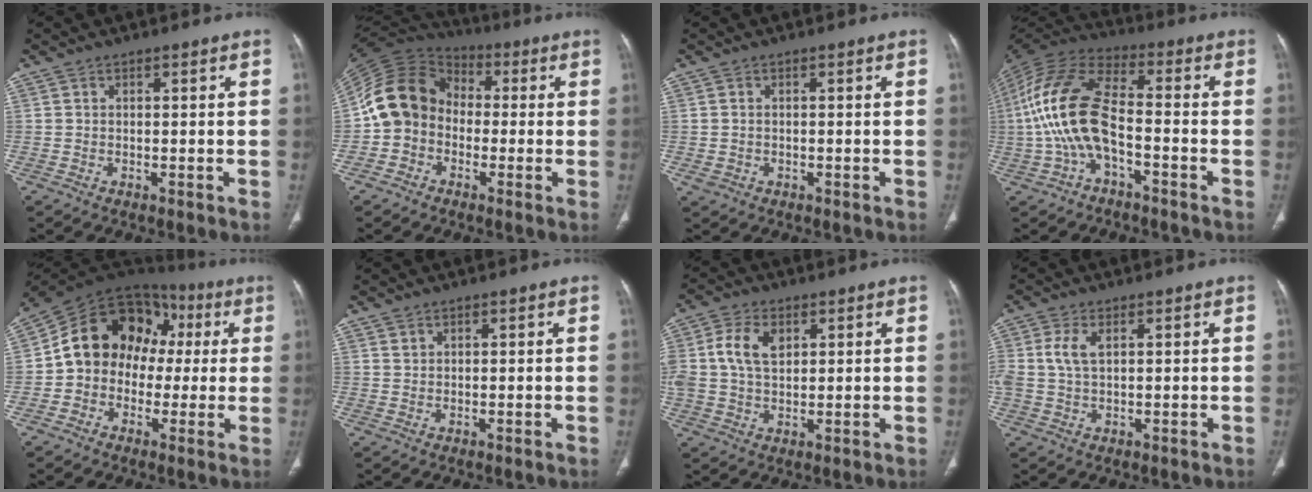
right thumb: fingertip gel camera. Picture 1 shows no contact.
{"total": 13.1, "force": [-1.7, 11.1, 6.7], "torque": [-0.121, 0.041, -0.048]}
{"total": 1.3, "force": [-0.4, 1.1, 0.6], "torque": [-0.016, 0.006, 0.000]}
{"total": 15.5, "force": [-3.0, 7.3, 13.3], "torque": [-0.286, 0.040, -0.061]}
{"total": 15.9, "force": [0.9, 12.8, 9.4], "torque": [-0.112, 0.051, 0.005]}
{"total": 0.6, "force": [0.6, 0.2, 0.1], "torque": [0.001, -0.005, 0.010]}
{"total": 7.9, "force": [2.3, 4.9, 5.7], "torque": [-0.113, 0.003, 0.043]}
{"total": 4.3, "force": [1.2, 2.1, 3.6], "torque": [-0.088, 0.005, 0.025]}